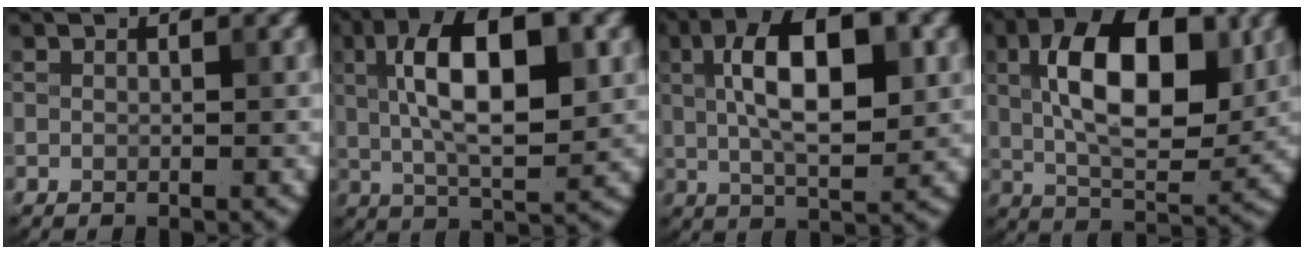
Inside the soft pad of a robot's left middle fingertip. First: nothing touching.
{"total": 10.4, "force": [1.7, 4.1, 9.5], "torque": [-0.161, 0.016, 0.024]}
{"total": 9.3, "force": [1.4, 3.7, 8.4], "torque": [-0.144, 0.012, 0.020]}
{"total": 10.6, "force": [1.6, 5.1, 9.2], "torque": [-0.149, 0.012, 0.022]}